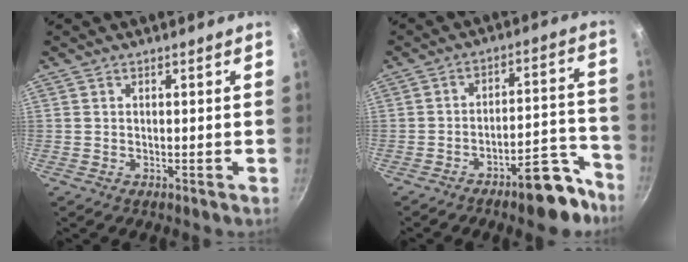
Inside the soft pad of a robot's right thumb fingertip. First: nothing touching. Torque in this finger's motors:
{"motor_torque": [1.98, 0.68, 1.10, -1.09, 0.09]}